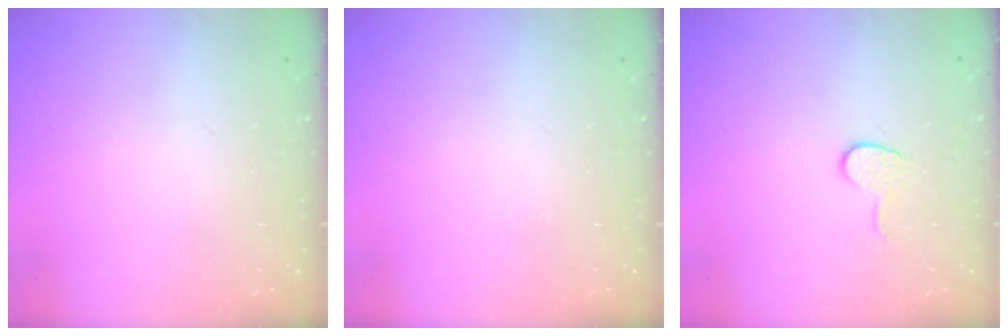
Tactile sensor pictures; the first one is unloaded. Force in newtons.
{"total": 0.0}
{"total": 5.4, "press": 5.4, "slide": 0.5}